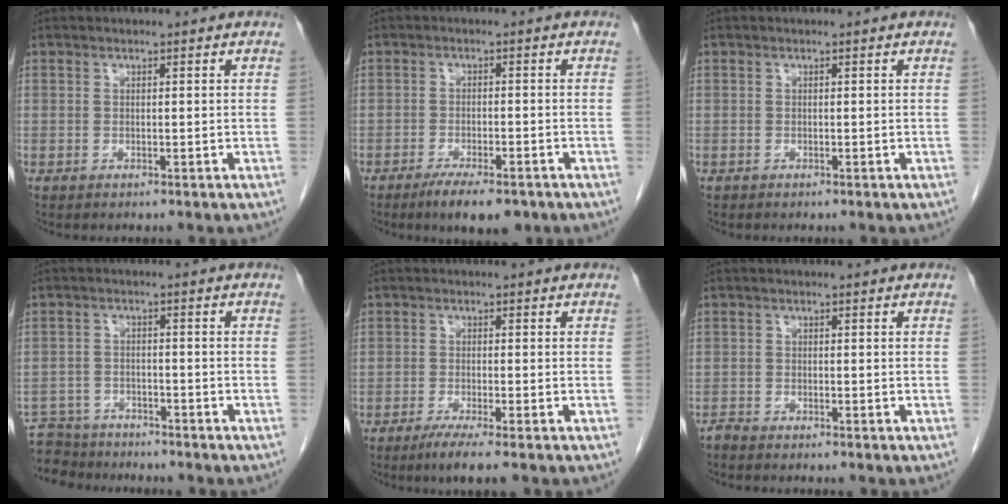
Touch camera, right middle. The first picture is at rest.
{"total": 6.7, "force": [-4.8, 1.7, 4.4], "torque": [-0.066, -0.010, -0.071]}
{"total": 0.0}
{"total": 8.2, "force": [-7.6, 2.8, 0.7], "torque": [-0.011, 0.006, -0.128]}
{"total": 3.9, "force": [-2.6, -0.3, 2.8], "torque": [-0.052, -0.013, -0.049]}
{"total": 1.1, "force": [-1.1, 0.0, 0.1], "torque": [-0.005, -0.002, -0.023]}